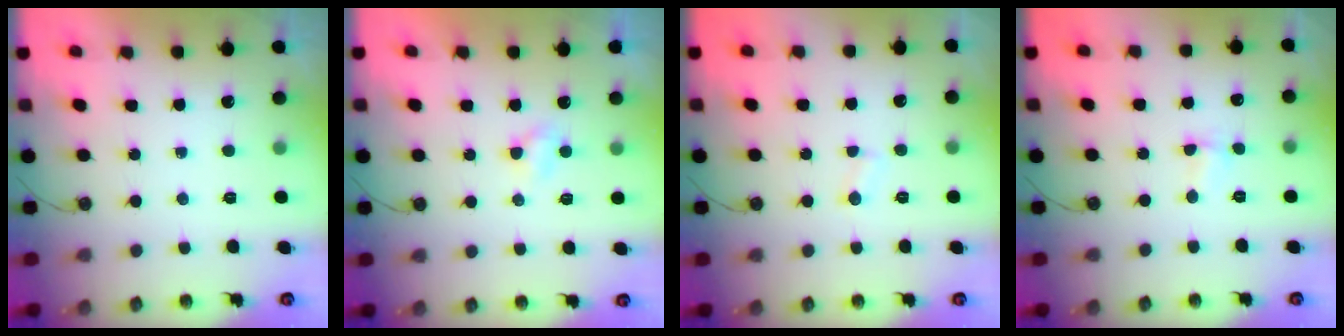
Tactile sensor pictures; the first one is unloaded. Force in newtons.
{"total": 2.0, "press": 2.0, "slide": 0.3}
{"total": 1.8, "press": 1.8, "slide": 0.2}
{"total": 1.6, "press": 1.3, "slide": 0.9}